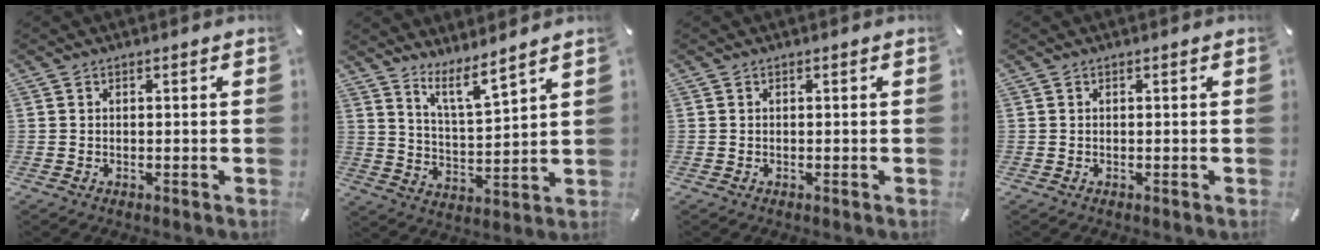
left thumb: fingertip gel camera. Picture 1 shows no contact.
{"total": 8.1, "force": [7.0, 1.2, 3.8], "torque": [-0.072, -0.049, 0.122]}
{"total": 0.0}
{"total": 0.0}